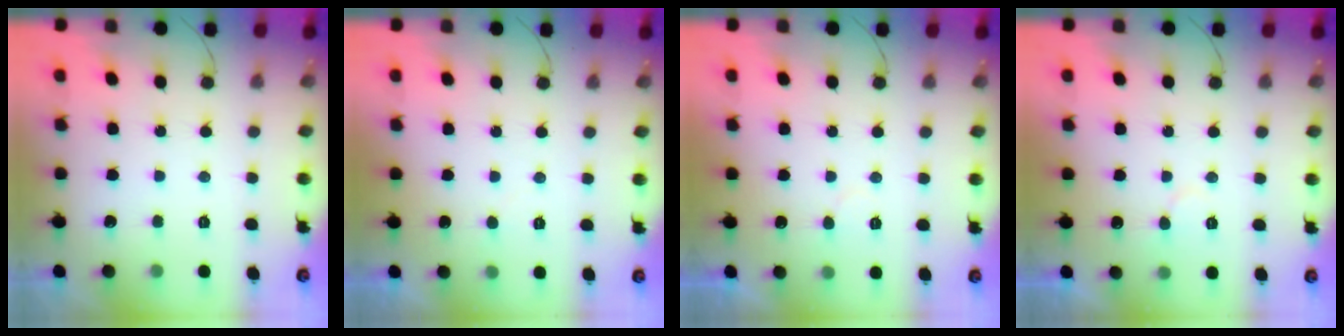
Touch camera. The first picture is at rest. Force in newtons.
{"total": 2.6, "press": 2.6, "slide": 0.3}
{"total": 4.3, "press": 4.3, "slide": 0.3}
{"total": 6.3, "press": 6.3, "slide": 0.4}